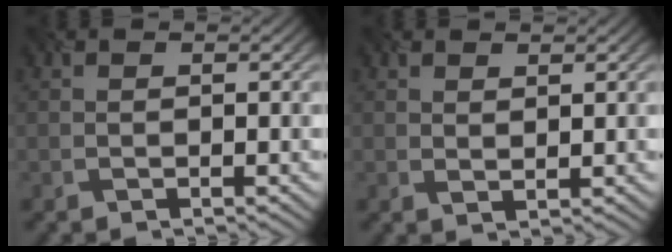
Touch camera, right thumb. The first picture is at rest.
{"total": 1.1, "force": [0.8, 0.4, 0.6], "torque": [-0.010, 0.001, 0.031]}